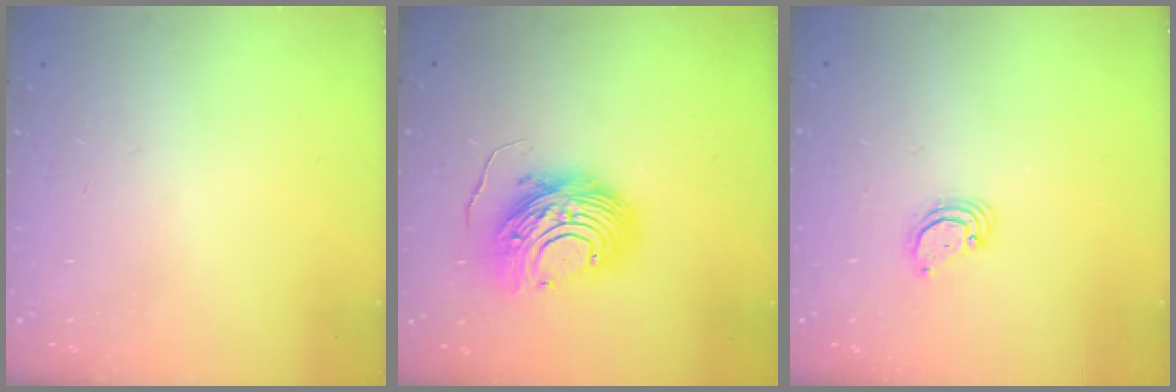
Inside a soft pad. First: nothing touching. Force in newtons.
{"total": 12.2, "press": 12.1, "slide": 1.2}
{"total": 2.9, "press": 2.9, "slide": 0.3}